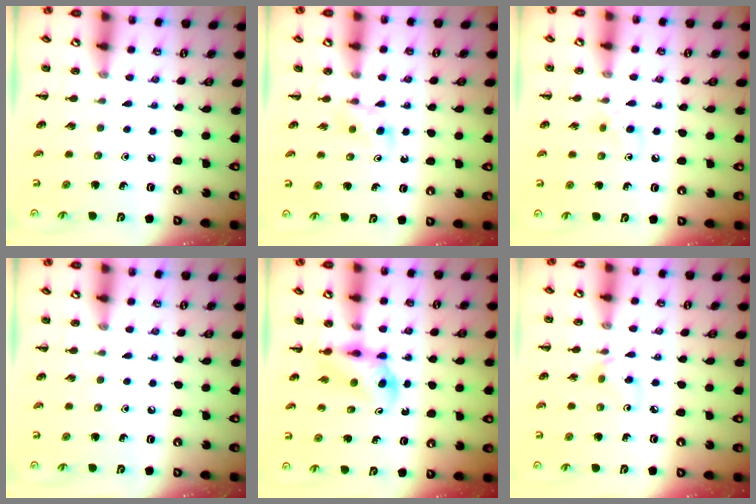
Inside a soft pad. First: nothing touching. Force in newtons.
{"total": 3.1, "press": 2.8, "slide": 1.2}
{"total": 4.8, "press": 4.6, "slide": 1.5}
{"total": 0.0}
{"total": 3.7, "press": 3.6, "slide": 0.9}
{"total": 3.5, "press": 3.4, "slide": 0.7}